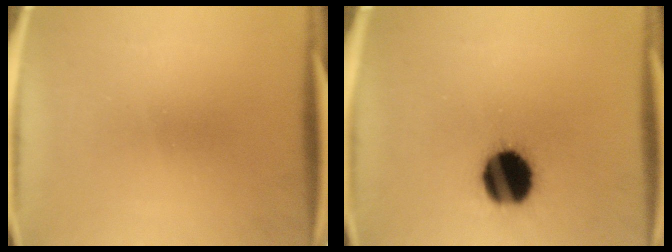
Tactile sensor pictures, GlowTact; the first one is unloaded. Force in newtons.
{"total": 16.4}